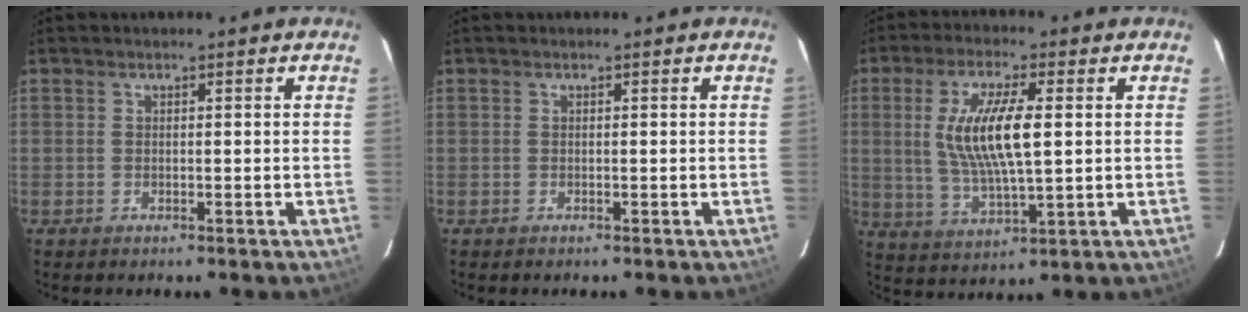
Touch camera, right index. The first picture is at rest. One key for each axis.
{"total": 0.0}
{"total": 12.1, "fx": 1.7, "fy": 3.1, "fz": 11.5, "tx": -0.226, "ty": -0.003, "tz": 0.038}